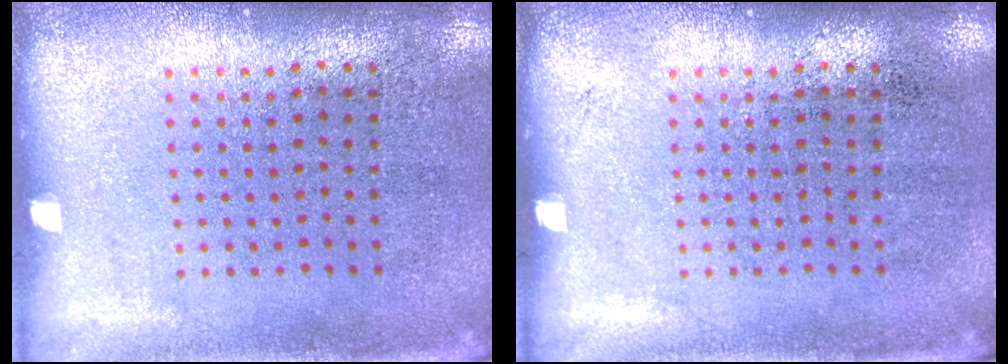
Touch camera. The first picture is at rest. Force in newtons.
{"total": 0.0}